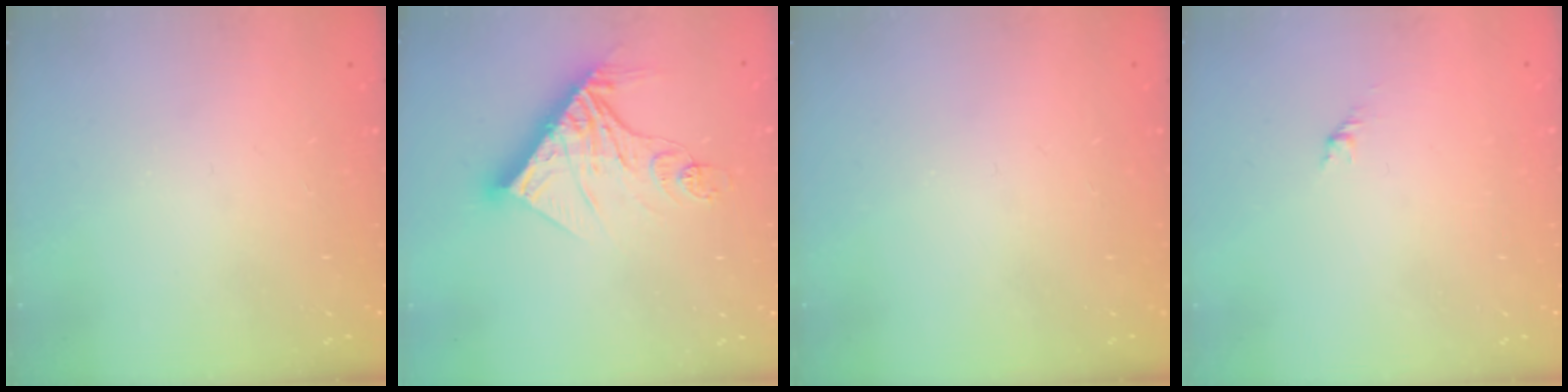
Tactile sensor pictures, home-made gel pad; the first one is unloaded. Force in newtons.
{"total": 13.9, "press": 13.9, "slide": 0.7}
{"total": 0.0}
{"total": 1.7, "press": 1.6, "slide": 0.7}